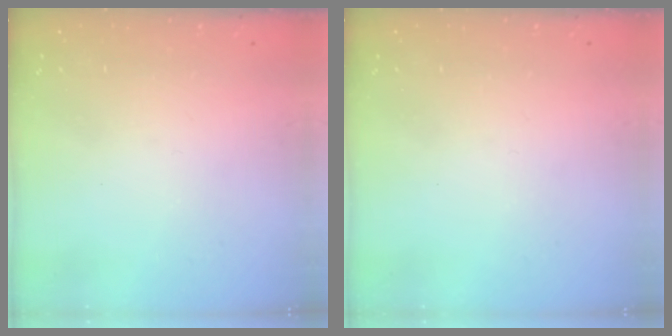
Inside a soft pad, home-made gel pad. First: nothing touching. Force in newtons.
{"total": 0.0}